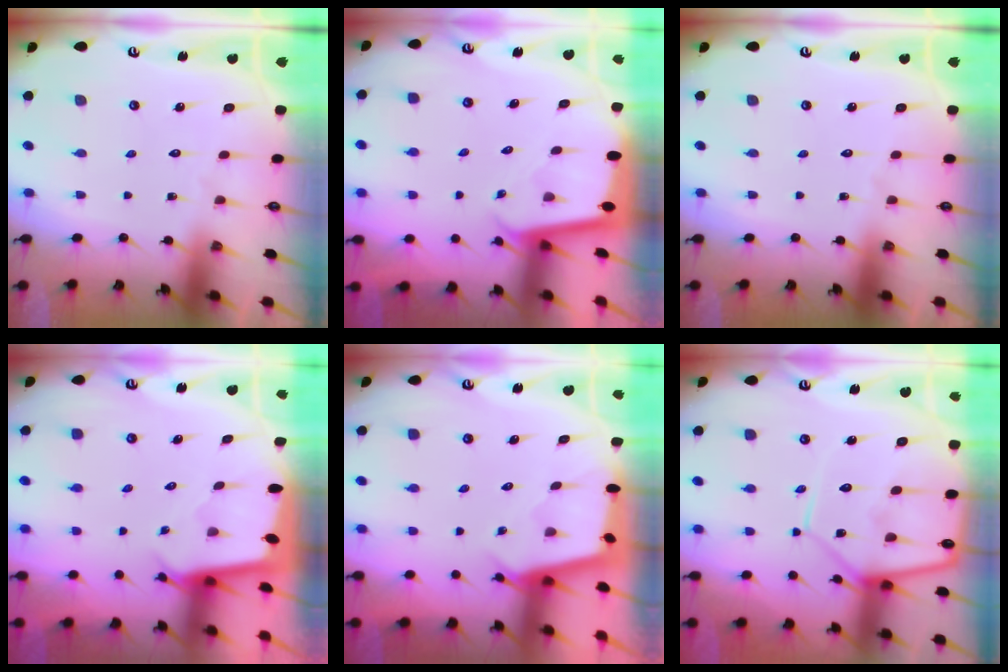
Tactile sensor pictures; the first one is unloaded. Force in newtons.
{"total": 1.9, "press": 1.9, "slide": 0.1}
{"total": 0.0}
{"total": 2.4, "press": 2.4, "slide": 0.1}
{"total": 2.6, "press": 2.6, "slide": 0.4}
{"total": 11.8, "press": 11.8, "slide": 1.0}